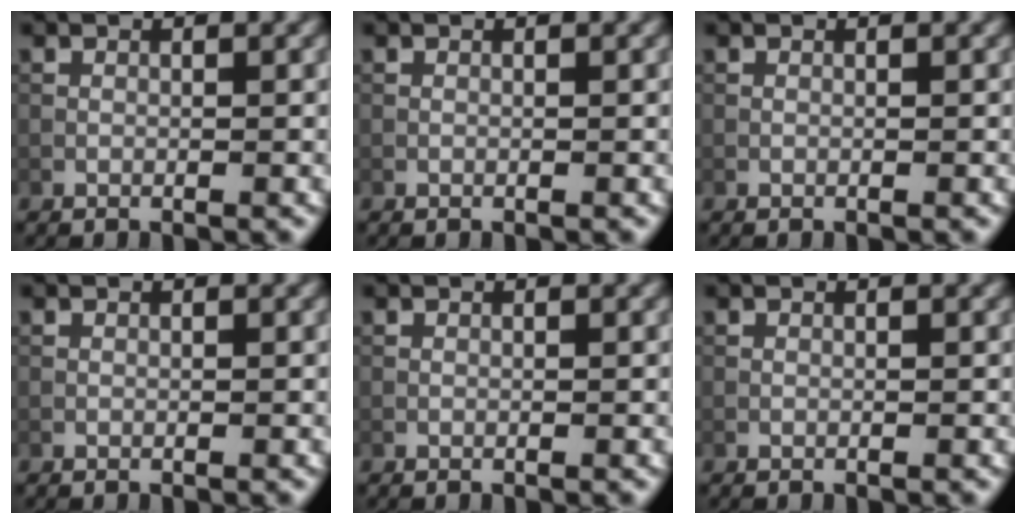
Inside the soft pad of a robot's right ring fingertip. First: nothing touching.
{"total": 0.0}
{"total": 0.0}
{"total": 0.0}
{"total": 0.0}
{"total": 0.0}